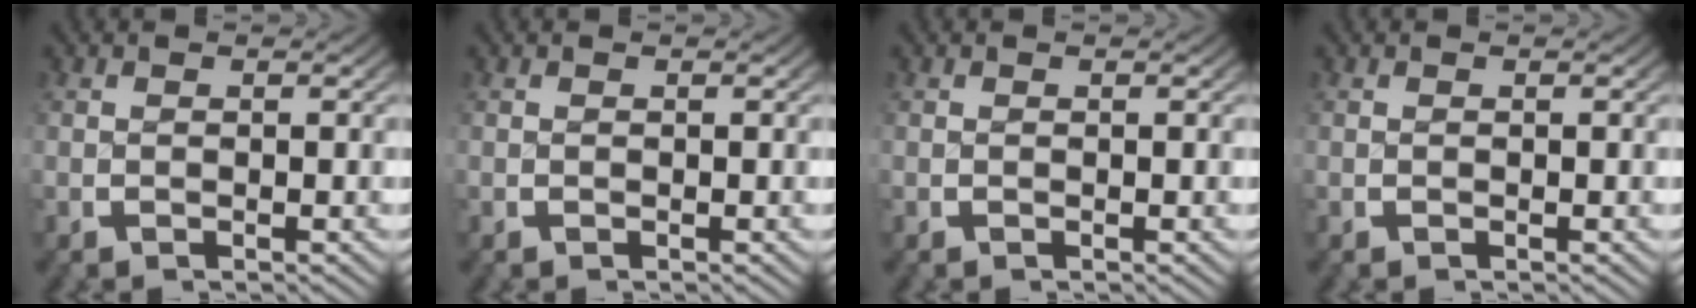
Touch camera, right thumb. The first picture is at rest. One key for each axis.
{"total": 0.0}
{"total": 0.0}
{"total": 0.0}